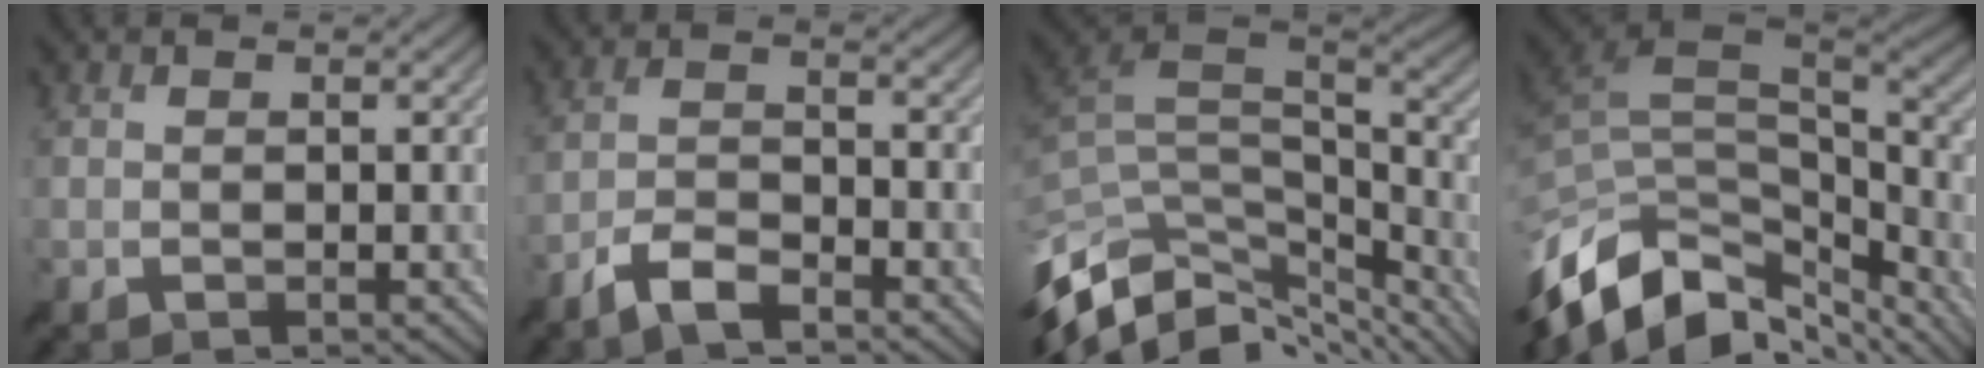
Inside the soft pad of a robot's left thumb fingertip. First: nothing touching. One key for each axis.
{"total": 4.9, "fx": -3.8, "fy": 1.3, "fz": 2.8, "tx": -0.060, "ty": -0.002, "tz": -0.083}
{"total": 12.4, "fx": -4.9, "fy": 6.8, "fz": 9.1, "tx": -0.230, "ty": -0.014, "tz": -0.075}
{"total": 14.6, "fx": -8.1, "fy": 8.3, "fz": 8.8, "tx": -0.229, "ty": -0.031, "tz": -0.130}